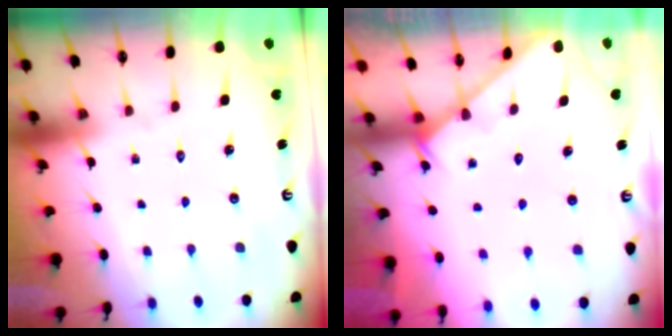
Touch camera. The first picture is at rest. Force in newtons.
{"total": 2.4, "press": 2.4, "slide": 0.2}